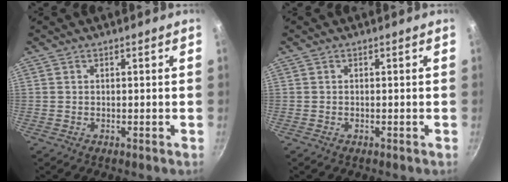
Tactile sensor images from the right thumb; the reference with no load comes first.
{"total": 0.0}